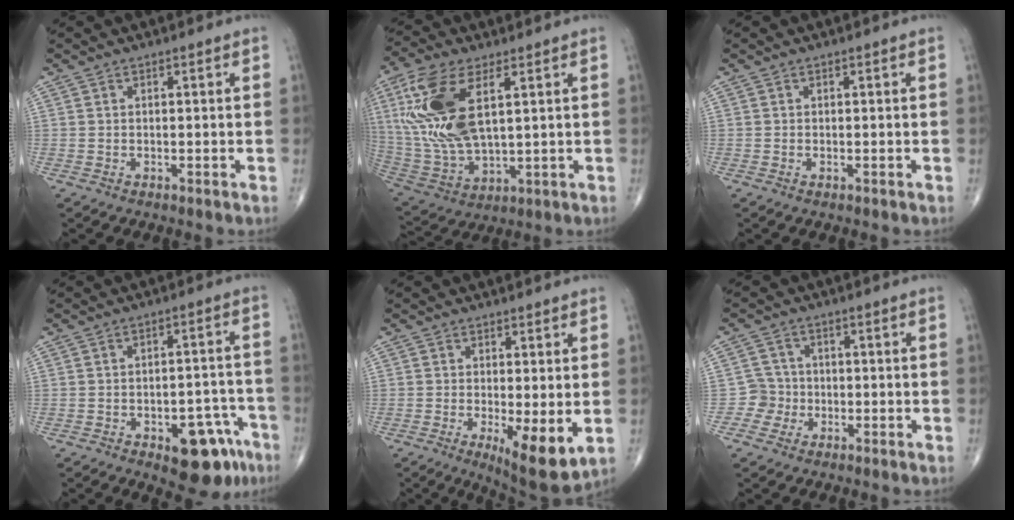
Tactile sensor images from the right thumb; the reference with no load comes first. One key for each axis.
{"total": 18.9, "fx": 5.1, "fy": 8.6, "fz": 16.1, "tx": -0.355, "ty": -0.016, "tz": 0.103}
{"total": 0.0}
{"total": 11.9, "fx": -6.5, "fy": 5.6, "fz": 8.3, "tx": -0.071, "ty": 0.045, "tz": -0.078}
{"total": 9.0, "fx": -1.8, "fy": 2.7, "fz": 8.4, "tx": -0.127, "ty": -0.027, "tz": -0.023}
{"total": 3.4, "fx": -1.1, "fy": 3.2, "fz": -0.2, "tx": 0.026, "ty": 0.012, "tz": -0.029}